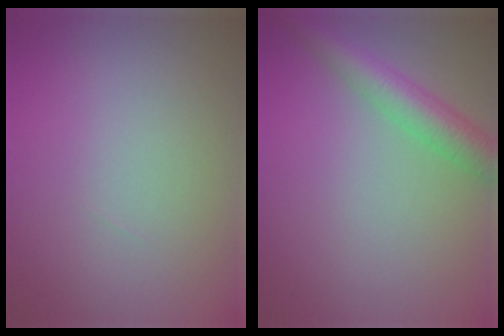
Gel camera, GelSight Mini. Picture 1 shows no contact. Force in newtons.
{"total": 4.4, "press": 4.4, "slide": 0.1}